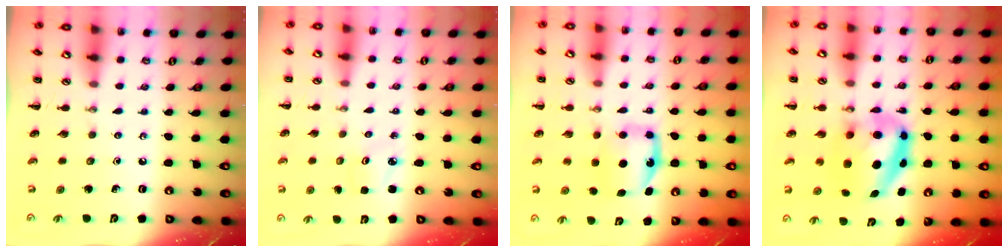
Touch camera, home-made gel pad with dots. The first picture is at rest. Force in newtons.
{"total": 2.3, "press": 2.2, "slide": 0.6}
{"total": 6.5, "press": 6.4, "slide": 0.7}
{"total": 9.9, "press": 9.6, "slide": 2.4}